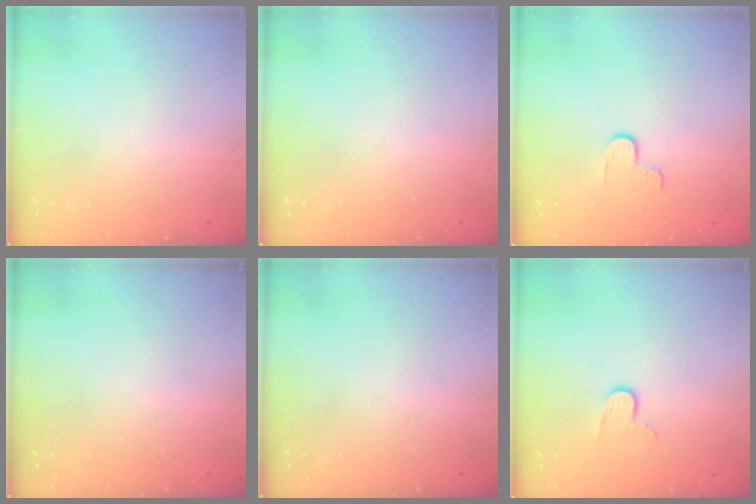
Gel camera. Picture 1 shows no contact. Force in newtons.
{"total": 0.0}
{"total": 2.9, "press": 2.9, "slide": 0.3}
{"total": 0.0}
{"total": 0.0}
{"total": 6.3, "press": 6.3, "slide": 0.5}